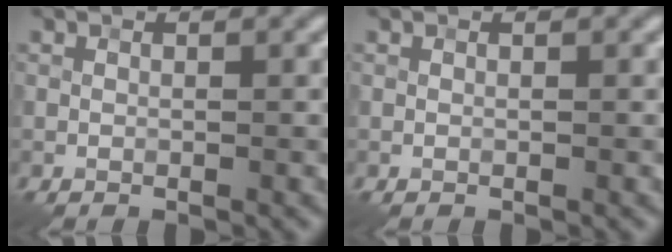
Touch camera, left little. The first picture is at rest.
{"total": 0.0}